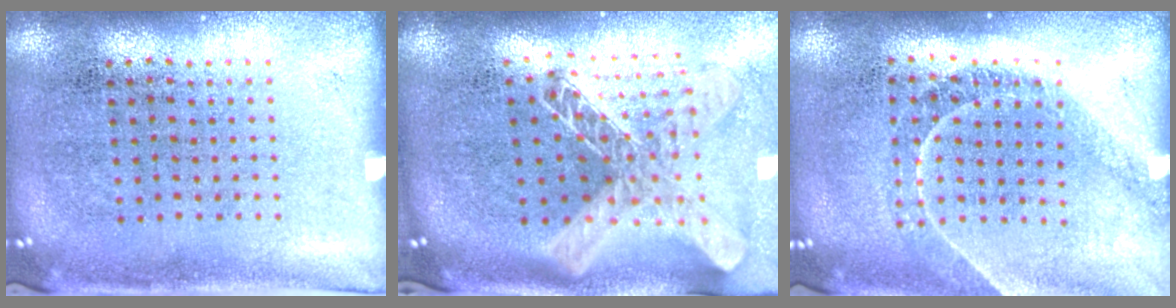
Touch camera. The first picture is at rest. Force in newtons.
{"total": 2.1, "press": 1.7, "slide": 1.2}
{"total": 1.3, "press": 1.2, "slide": 0.4}